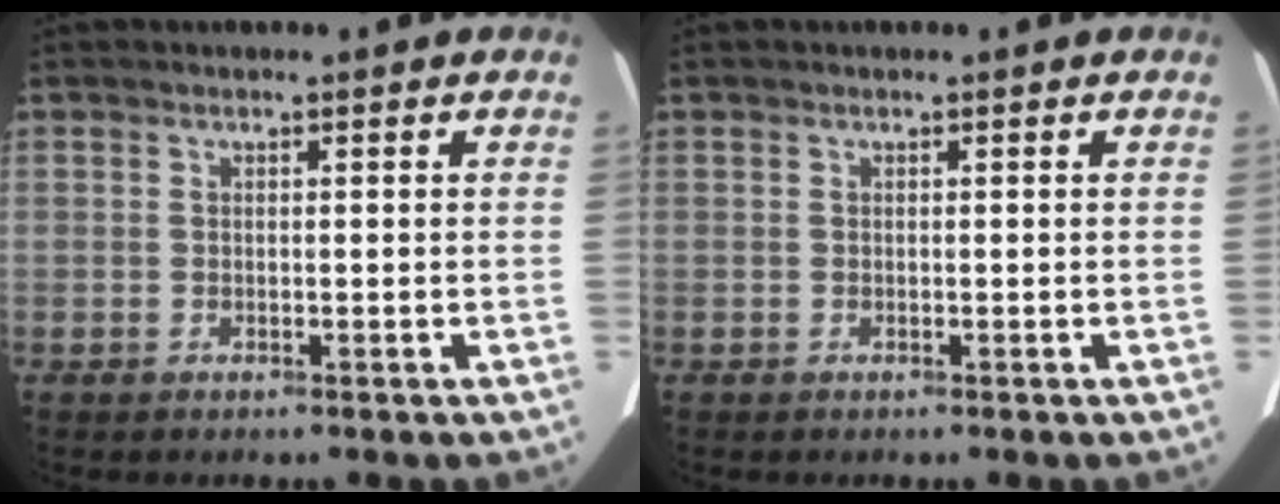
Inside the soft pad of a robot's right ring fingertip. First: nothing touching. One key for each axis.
{"total": 0.0}